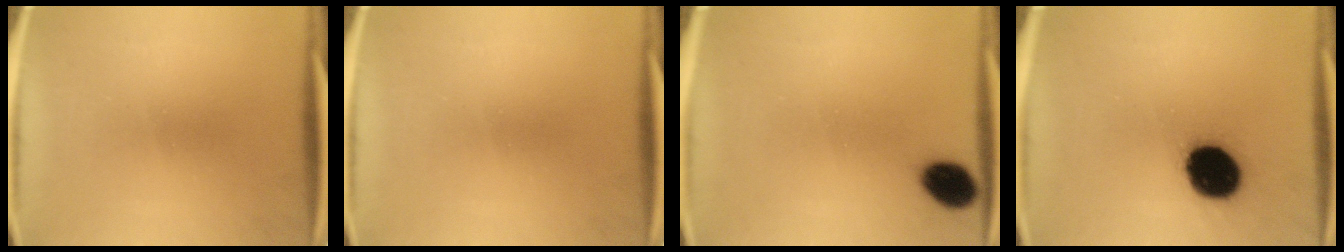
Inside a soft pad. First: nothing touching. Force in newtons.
{"total": 0.0}
{"total": 7.1}
{"total": 16.8}